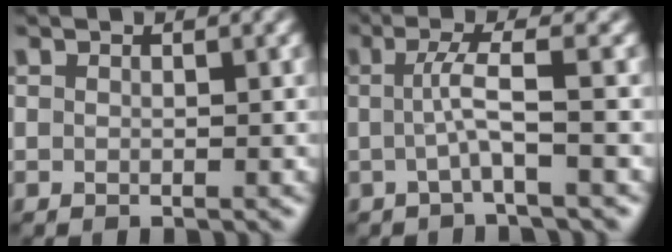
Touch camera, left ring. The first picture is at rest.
{"total": 3.1, "force": [-0.3, 0.4, 3.1], "torque": [-0.059, 0.002, -0.009]}